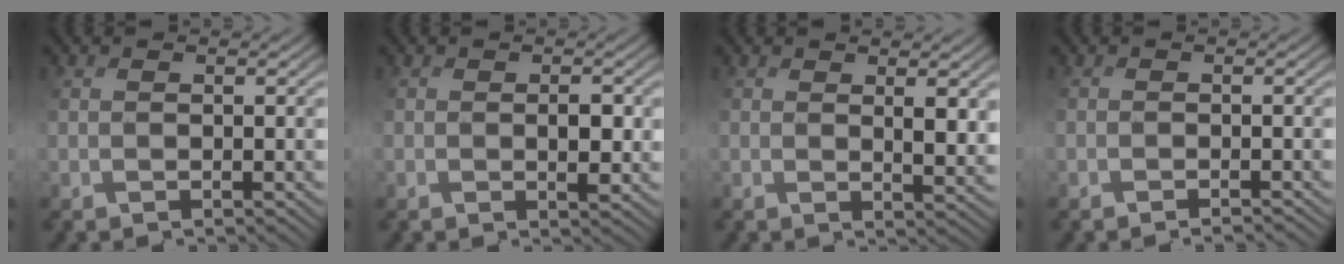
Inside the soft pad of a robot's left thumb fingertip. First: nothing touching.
{"total": 2.9, "force": [0.3, 1.6, 2.3], "torque": [-0.042, -0.001, 0.010]}
{"total": 4.0, "force": [1.8, 1.5, 3.2], "torque": [-0.064, -0.003, 0.038]}
{"total": 1.8, "force": [-1.6, 0.3, 0.6], "torque": [-0.003, 0.000, -0.024]}